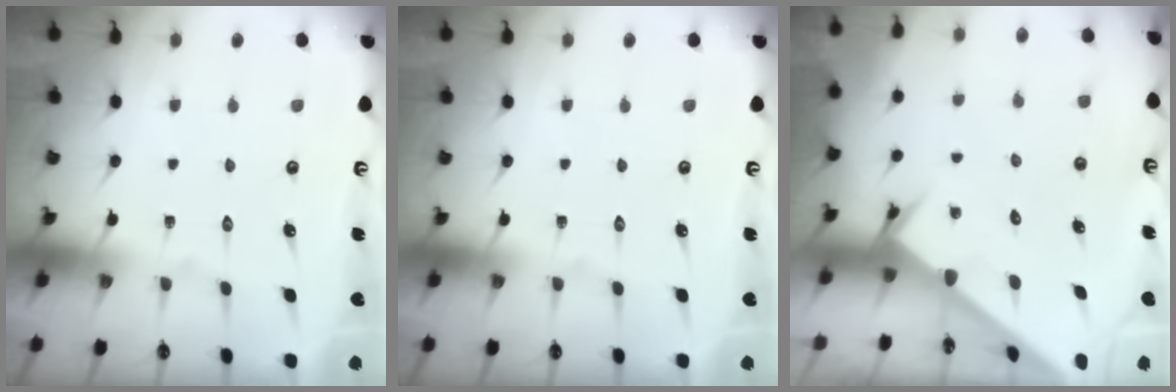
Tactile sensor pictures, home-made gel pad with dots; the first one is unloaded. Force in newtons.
{"total": 0.0}
{"total": 2.8, "press": 2.8, "slide": 0.1}